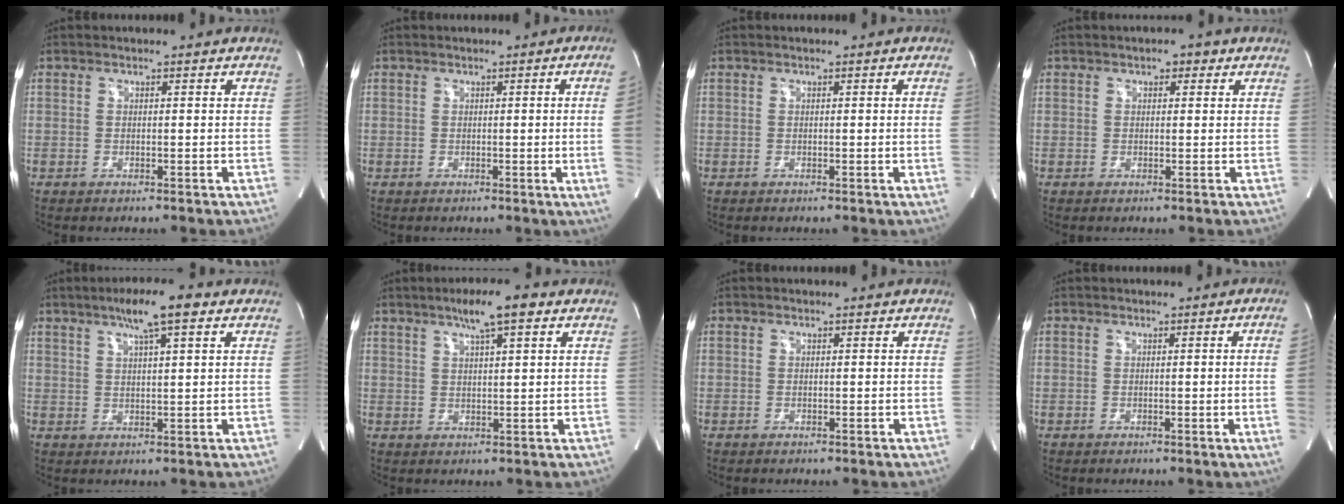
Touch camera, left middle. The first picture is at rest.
{"total": 5.4, "force": [-0.4, -2.4, 4.8], "torque": [-0.054, -0.010, -0.004]}
{"total": 1.0, "force": [0.0, -0.4, 0.9], "torque": [-0.009, 0.000, -0.001]}
{"total": 1.8, "force": [1.0, 1.0, 1.2], "torque": [-0.018, 0.010, 0.013]}
{"total": 7.6, "force": [4.5, 0.6, 6.1], "torque": [-0.102, 0.015, 0.071]}
{"total": 6.8, "force": [4.1, 0.6, 5.4], "torque": [-0.092, 0.013, 0.065]}
{"total": 0.0}
{"total": 3.3, "force": [-0.2, -1.6, 2.9], "torque": [-0.035, -0.005, 0.000]}